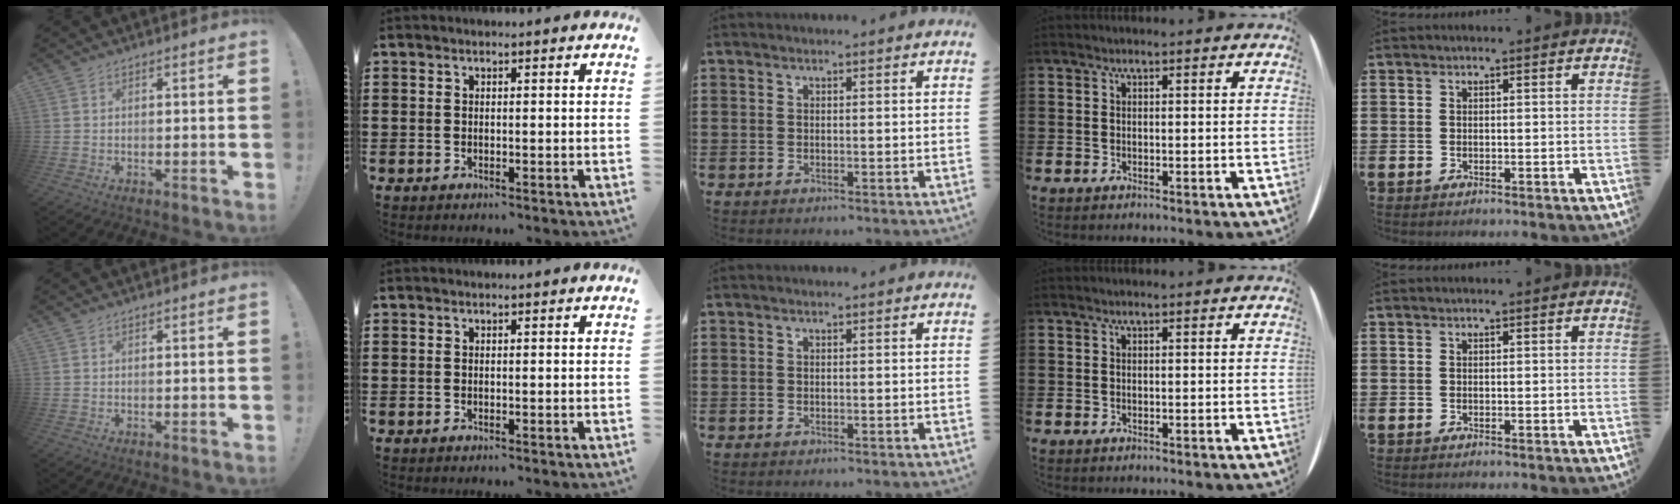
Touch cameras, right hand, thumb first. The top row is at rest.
{}